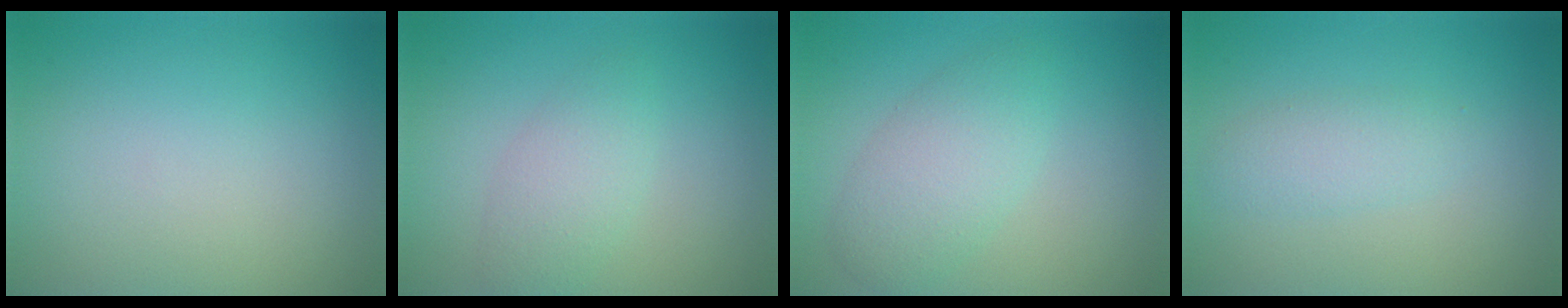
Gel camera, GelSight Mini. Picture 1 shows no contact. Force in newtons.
{"total": 2.7, "press": 2.7, "slide": 0.1}
{"total": 3.6, "press": 3.6, "slide": 0.2}
{"total": 2.1, "press": 2.1, "slide": 0.1}